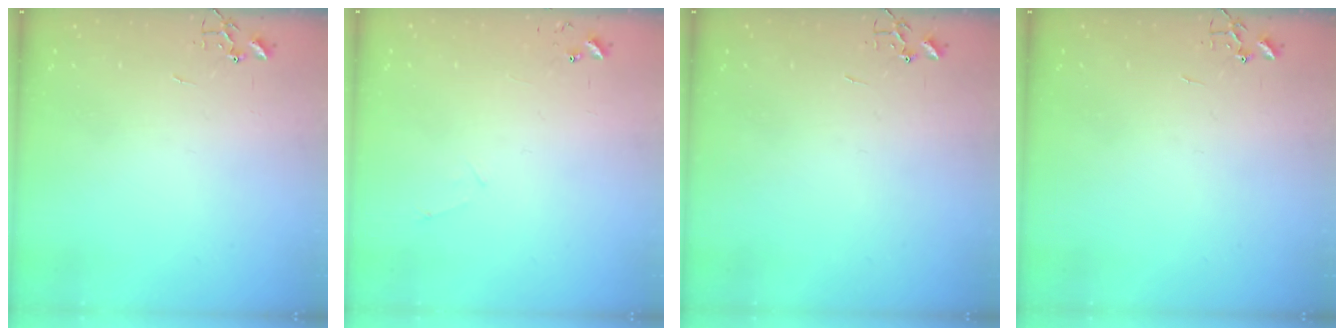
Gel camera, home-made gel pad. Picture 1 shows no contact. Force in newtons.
{"total": 4.8, "press": 4.8, "slide": 0.5}
{"total": 0.0}
{"total": 0.0}